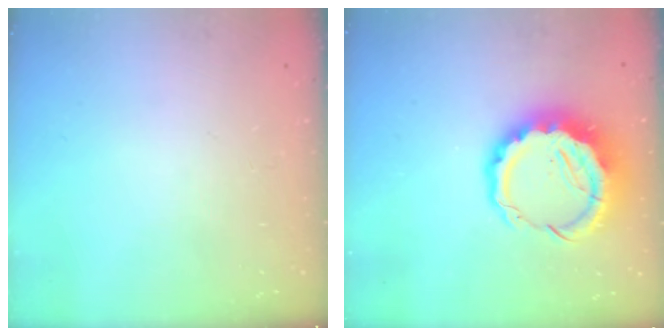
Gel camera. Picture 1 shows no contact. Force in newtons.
{"total": 11.4, "press": 11.0, "slide": 2.8}